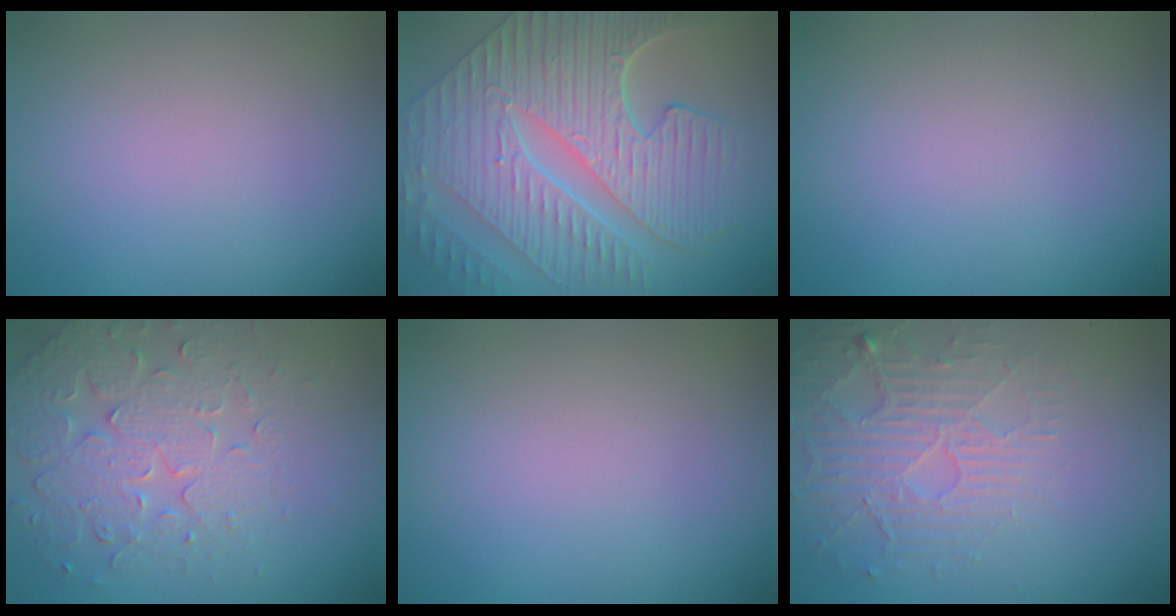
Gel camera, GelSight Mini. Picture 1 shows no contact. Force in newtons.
{"total": 10.2, "press": 7.0, "slide": 7.4}
{"total": 0.0}
{"total": 4.1, "press": 3.9, "slide": 1.3}
{"total": 0.0}
{"total": 5.2, "press": 3.3, "slide": 4.1}